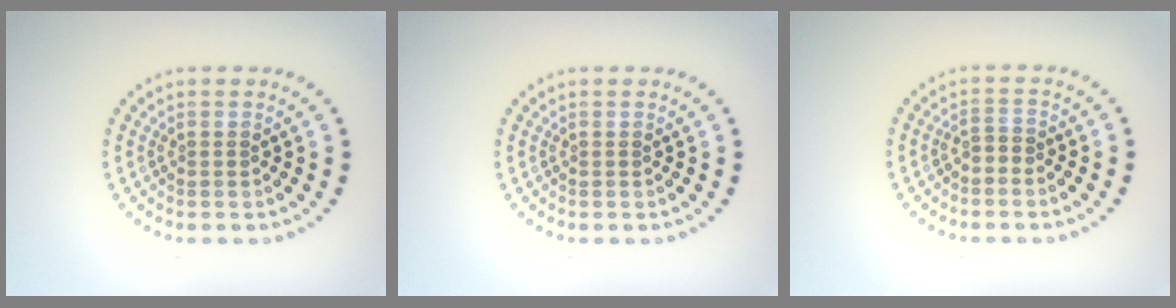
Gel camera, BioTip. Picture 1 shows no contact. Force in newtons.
{"total": 0.0}
{"total": 1.2, "press": 1.0, "slide": 0.7}